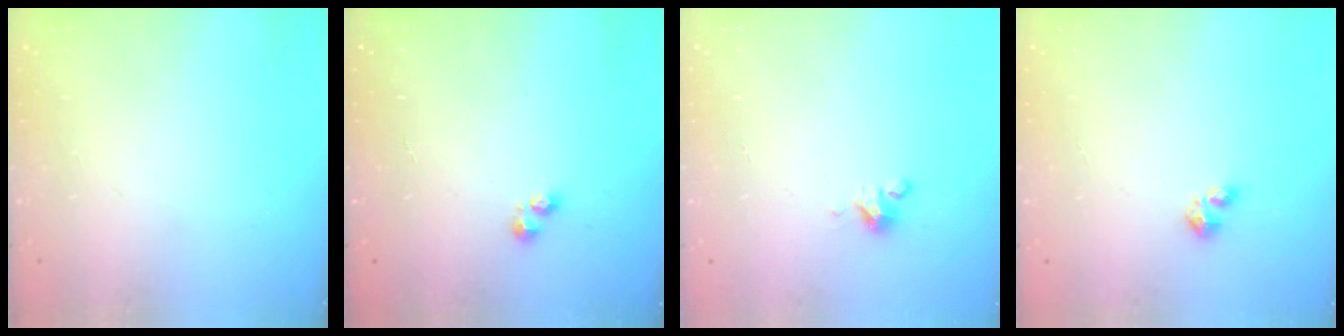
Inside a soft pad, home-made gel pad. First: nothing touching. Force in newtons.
{"total": 2.3, "press": 2.2, "slide": 0.3}
{"total": 3.4, "press": 3.4, "slide": 0.3}
{"total": 2.9, "press": 2.9, "slide": 0.5}